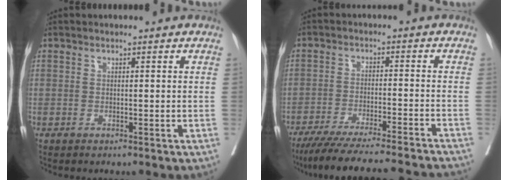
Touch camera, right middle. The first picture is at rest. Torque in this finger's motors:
{"motor_torque": [1.06, -1.08, 0.19, 0.07]}